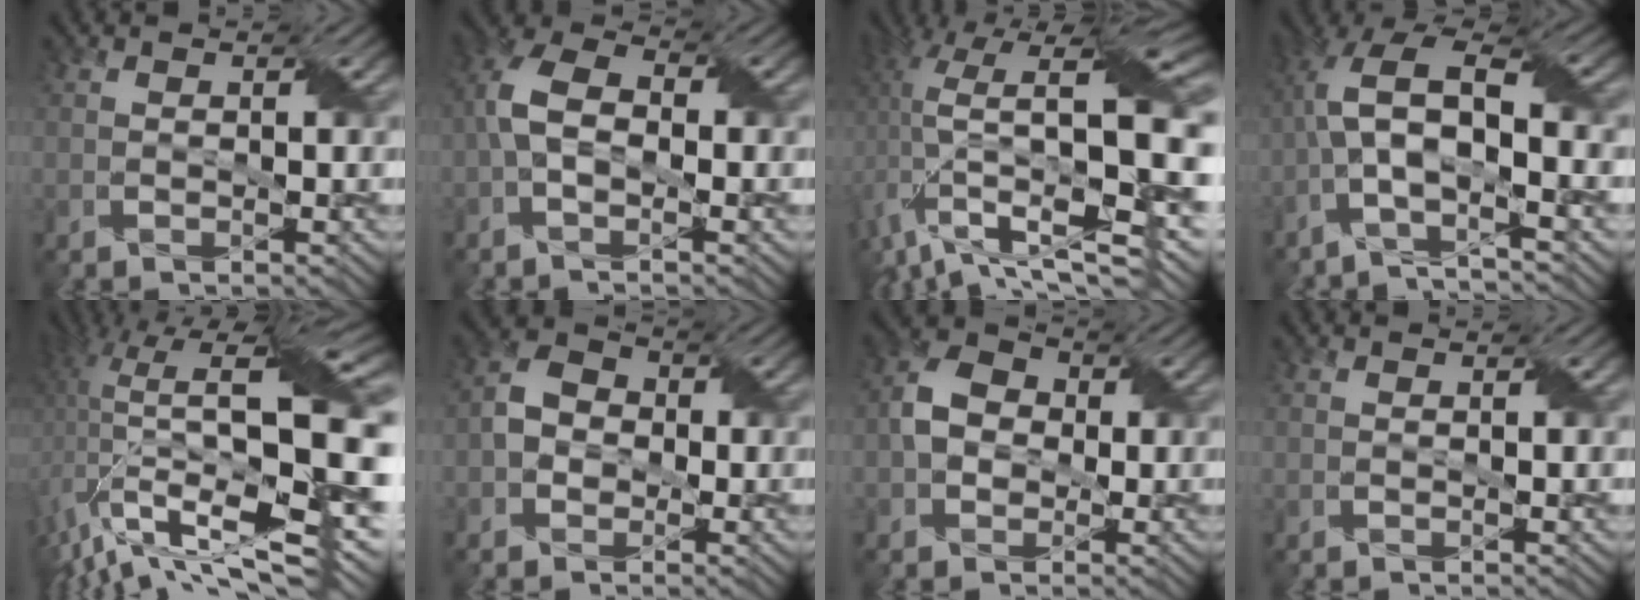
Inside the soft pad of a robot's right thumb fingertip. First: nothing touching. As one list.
[{"total": 6.3, "force": [-0.5, 3.7, 5.1], "torque": [-0.114, 0.015, -0.020]}, {"total": 18.1, "force": [0.4, 6.6, 16.9], "torque": [-0.313, -0.026, 0.023]}, {"total": 10.4, "force": [-2.2, 3.8, 9.4], "torque": [-0.206, 0.011, -0.048]}, {"total": 17.1, "force": [-0.9, 5.7, 16.1], "torque": [-0.315, 0.000, -0.024]}, {"total": 4.3, "force": [-0.9, 3.7, 2.0], "torque": [-0.042, 0.010, -0.024]}, {"total": 4.8, "force": [-0.4, 4.1, 2.5], "torque": [-0.054, 0.010, -0.017]}, {"total": 0.0}]